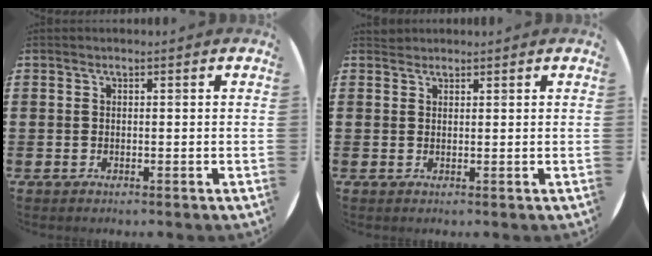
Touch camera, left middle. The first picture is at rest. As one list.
[{"total": 0.9, "force": [0.9, 0.2, -0.2], "torque": [0.003, 0.003, 0.018]}]